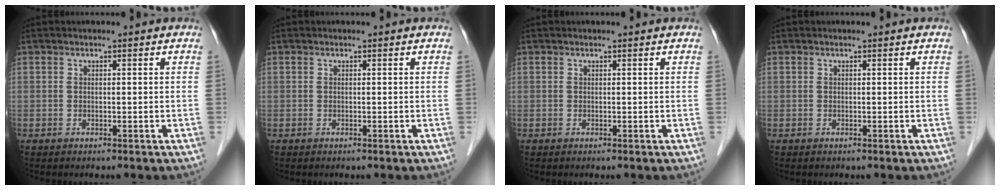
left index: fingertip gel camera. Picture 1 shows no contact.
{"total": 0.0}
{"total": 0.0}
{"total": 0.0}